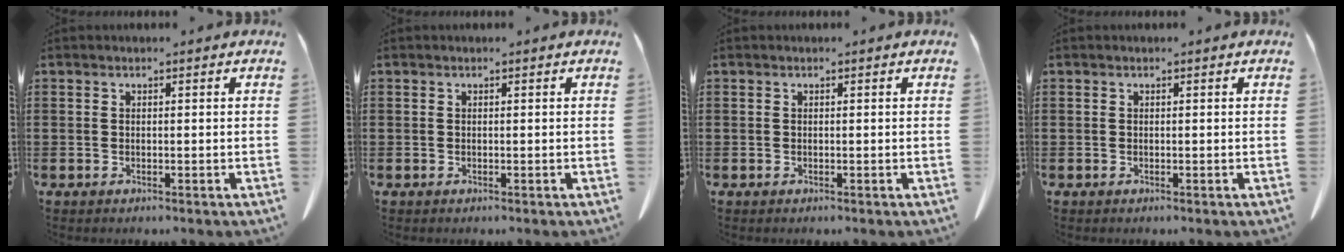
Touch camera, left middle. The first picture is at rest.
{"total": 0.0}
{"total": 0.0}
{"total": 0.0}